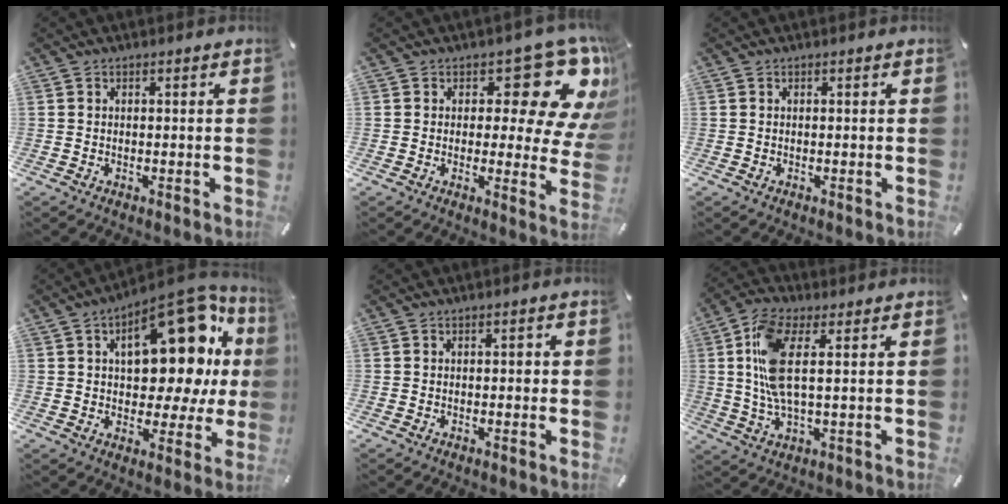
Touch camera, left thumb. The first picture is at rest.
{"total": 15.6, "force": [8.8, 6.9, 10.9], "torque": [-0.128, -0.071, 0.144]}
{"total": 0.0}
{"total": 23.4, "force": [7.5, 12.4, 18.4], "torque": [-0.230, -0.054, 0.120]}
{"total": 1.0, "force": [-0.1, 0.7, 0.7], "torque": [-0.013, 0.005, -0.003]}
{"total": 11.1, "force": [2.3, 4.0, 10.1], "torque": [-0.219, -0.008, 0.038]}